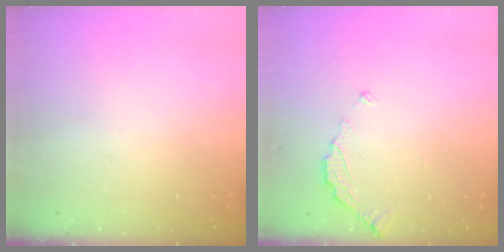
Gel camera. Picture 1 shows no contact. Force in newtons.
{"total": 3.0, "press": 3.0, "slide": 0.3}